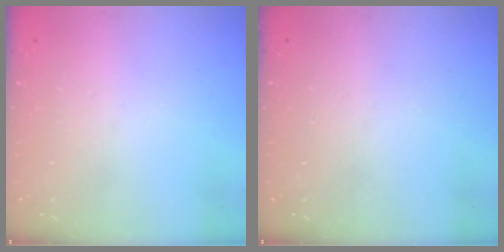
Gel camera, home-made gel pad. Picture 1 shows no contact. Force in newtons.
{"total": 0.0}